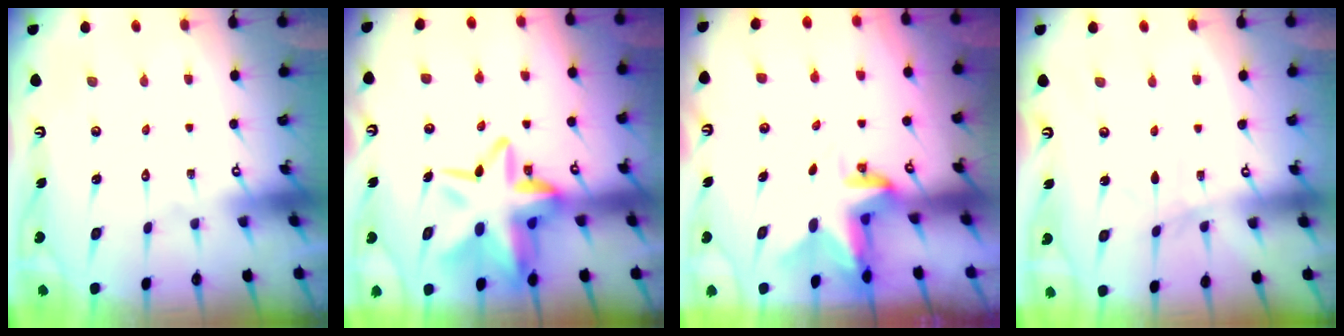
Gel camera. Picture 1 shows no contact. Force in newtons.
{"total": 17.5, "press": 17.3, "slide": 2.9}
{"total": 3.1, "press": 3.0, "slide": 0.5}
{"total": 2.3, "press": 2.3, "slide": 0.3}